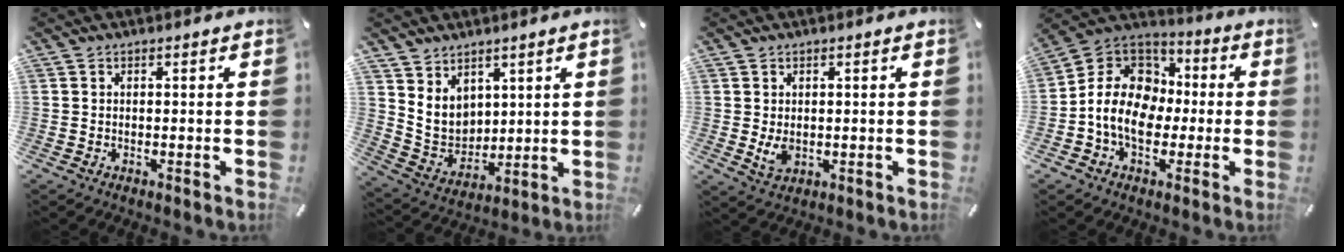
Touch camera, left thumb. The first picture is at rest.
{"total": 8.6, "force": [4.7, 6.9, 1.9], "torque": [-0.059, -0.038, 0.096]}
{"total": 3.5, "force": [-0.1, 2.4, 2.6], "torque": [-0.068, -0.005, -0.004]}
{"total": 13.9, "force": [-3.1, 11.4, 7.4], "torque": [-0.171, 0.024, -0.058]}